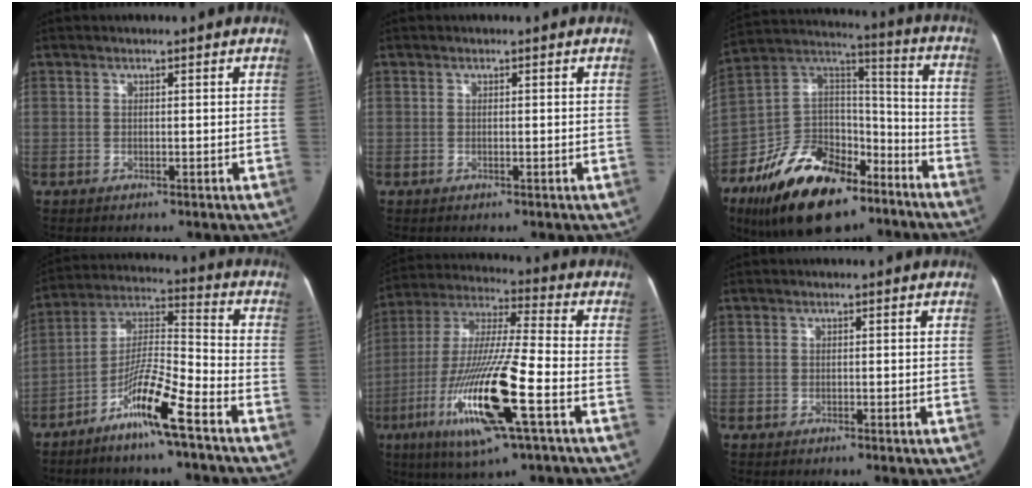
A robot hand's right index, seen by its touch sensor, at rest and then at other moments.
{"total": 0.0}
{"total": 23.6, "force": [-15.5, 11.3, 13.8], "torque": [-0.264, 0.028, -0.262]}
{"total": 11.8, "force": [-7.4, 0.1, 9.3], "torque": [-0.177, -0.006, -0.141]}
{"total": 19.1, "force": [-6.7, 1.1, 17.8], "torque": [-0.376, -0.024, -0.126]}
{"total": 0.9, "force": [-0.6, 0.1, 0.7], "torque": [-0.014, -0.002, -0.006]}